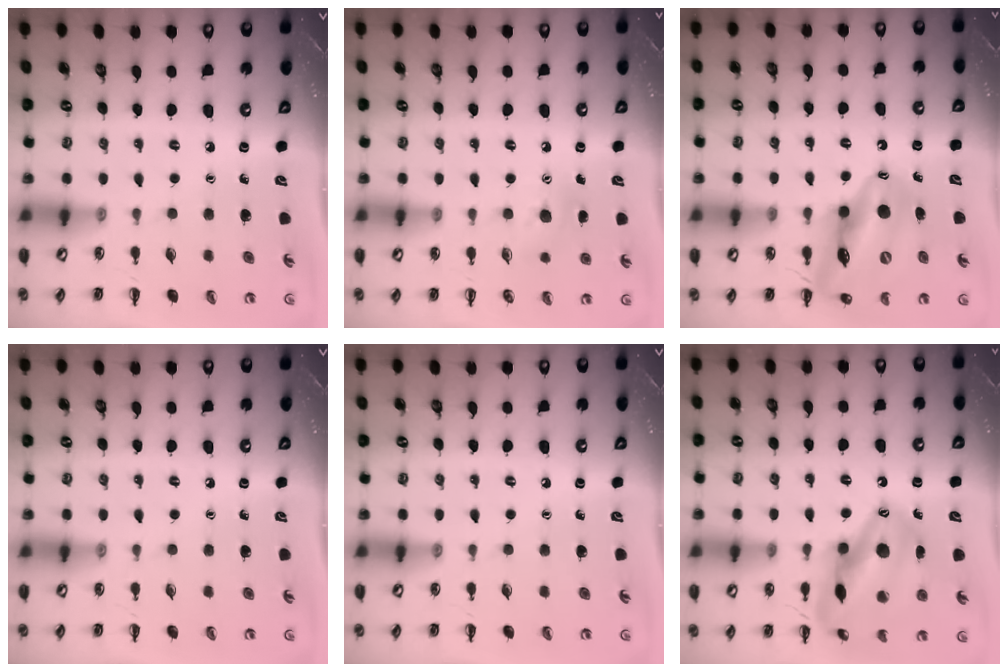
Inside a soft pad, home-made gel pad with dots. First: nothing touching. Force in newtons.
{"total": 5.1, "press": 4.9, "slide": 1.4}
{"total": 17.6, "press": 17.0, "slide": 4.3}
{"total": 0.0}
{"total": 0.0}
{"total": 17.9, "press": 17.7, "slide": 2.8}